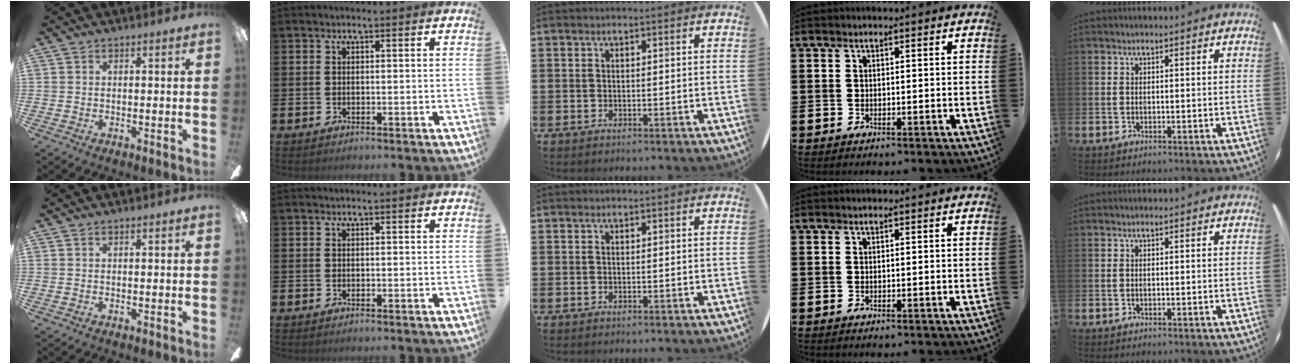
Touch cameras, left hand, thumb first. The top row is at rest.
{}